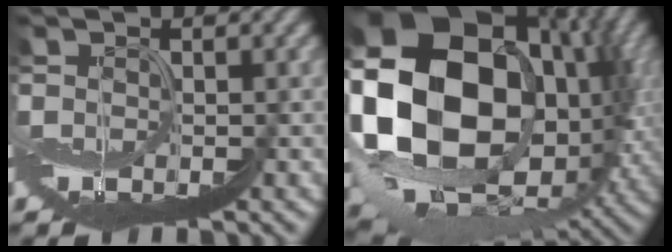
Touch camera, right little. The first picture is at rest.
{"total": 14.8, "force": [2.0, 11.1, 9.5], "torque": [-0.223, 0.018, 0.046]}